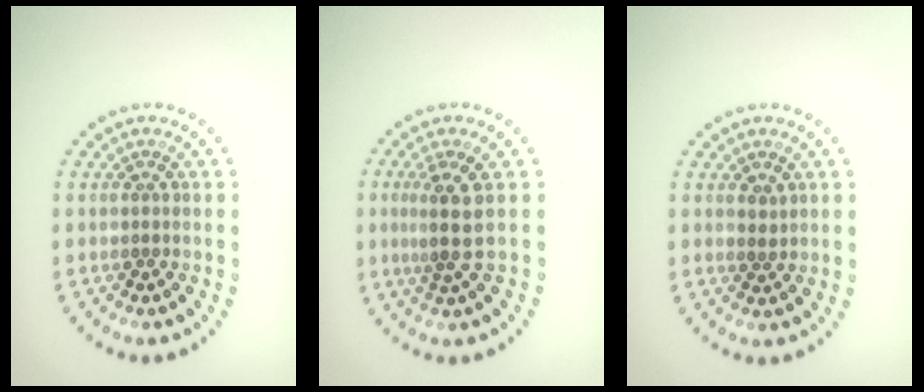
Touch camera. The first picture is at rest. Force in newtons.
{"total": 2.9, "press": 2.1, "slide": 1.9}
{"total": 0.5, "press": 0.4, "slide": 0.3}